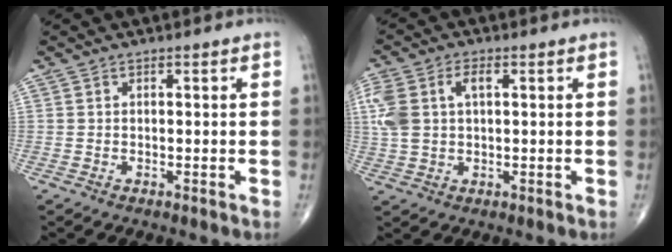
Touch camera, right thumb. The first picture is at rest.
{"total": 9.5, "force": [2.2, 5.7, 7.2], "torque": [-0.175, 0.021, 0.047]}